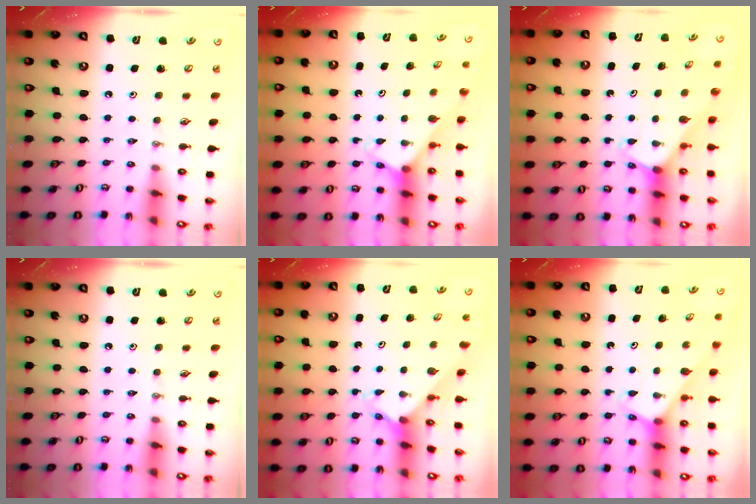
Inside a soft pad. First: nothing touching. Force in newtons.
{"total": 2.5, "press": 2.5, "slide": 0.2}
{"total": 1.9, "press": 1.9, "slide": 0.2}
{"total": 0.0}
{"total": 2.4, "press": 2.4, "slide": 0.2}
{"total": 3.1, "press": 3.1, "slide": 0.2}